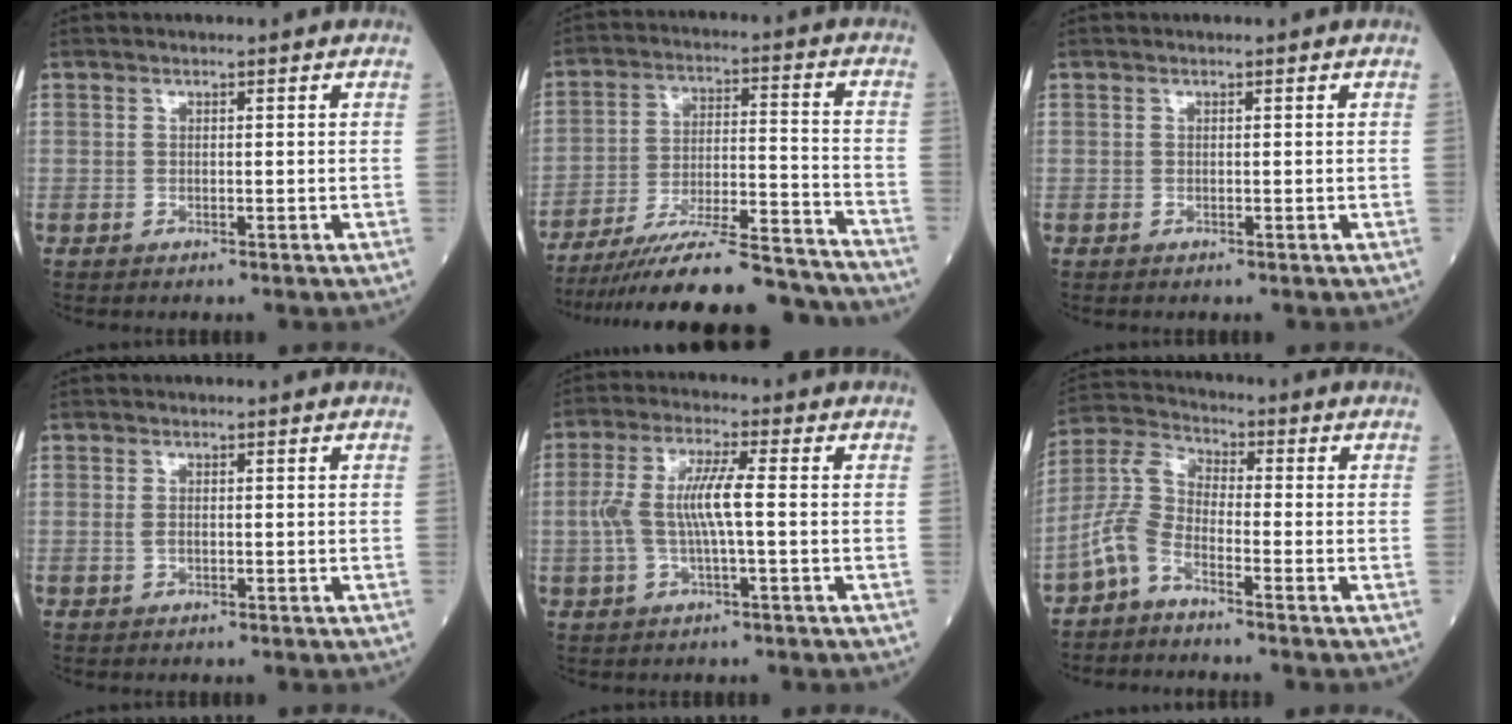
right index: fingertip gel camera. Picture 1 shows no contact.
{"total": 22.8, "force": [-20.8, 1.6, 9.3], "torque": [-0.131, -0.009, -0.314]}
{"total": 0.0}
{"total": 1.0, "force": [-0.1, 0.5, 0.8], "torque": [-0.023, -0.001, -0.001]}
{"total": 7.3, "force": [-0.2, 1.0, 7.2], "torque": [-0.159, 0.014, -0.008]}
{"total": 5.7, "force": [-3.6, 2.0, 3.9], "torque": [-0.105, 0.003, -0.088]}